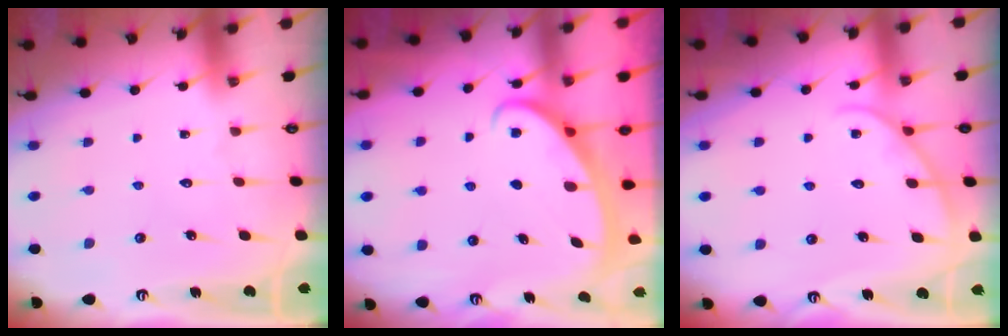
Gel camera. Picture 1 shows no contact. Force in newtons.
{"total": 2.6, "press": 2.6, "slide": 0.4}
{"total": 3.4, "press": 3.4, "slide": 0.3}